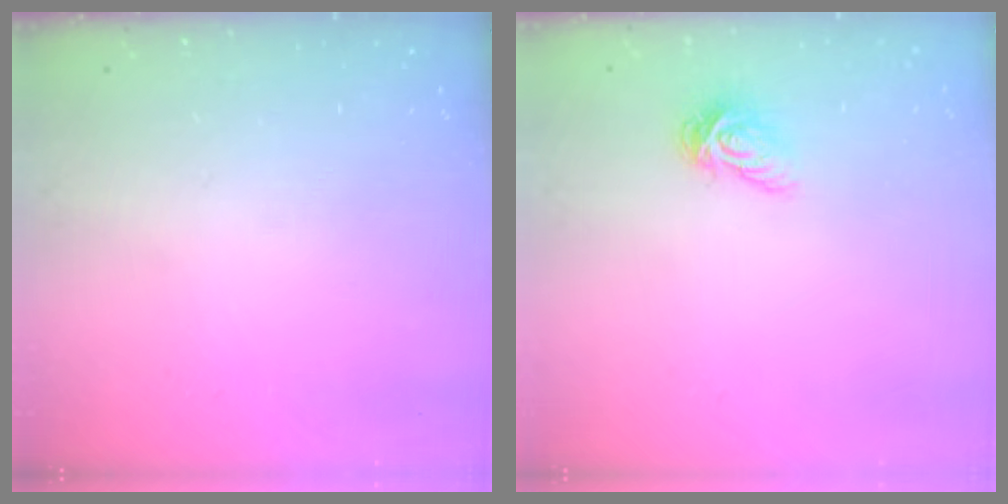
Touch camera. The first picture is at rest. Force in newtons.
{"total": 4.7, "press": 4.7, "slide": 0.0}